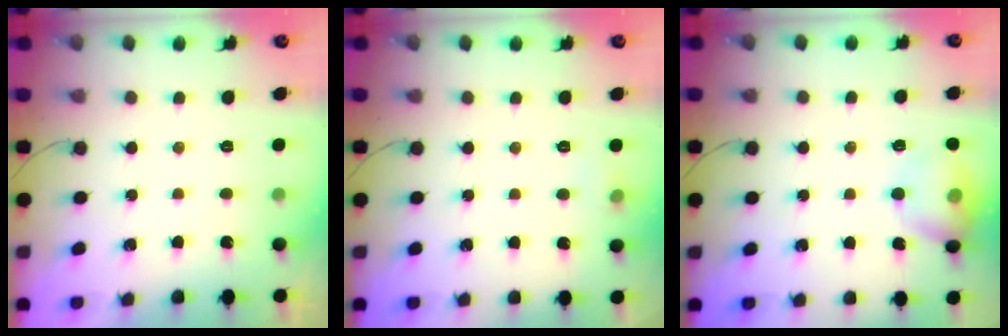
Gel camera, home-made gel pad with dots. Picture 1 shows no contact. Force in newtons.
{"total": 6.3, "press": 3.6, "slide": 5.2}
{"total": 12.0, "press": 11.5, "slide": 3.4}